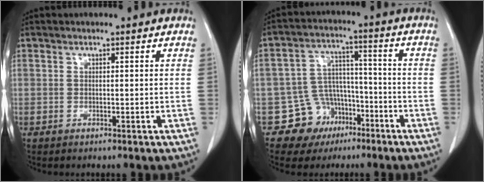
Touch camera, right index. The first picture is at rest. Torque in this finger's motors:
{"motor_torque": [0.06, -0.13, -0.27, -0.10]}